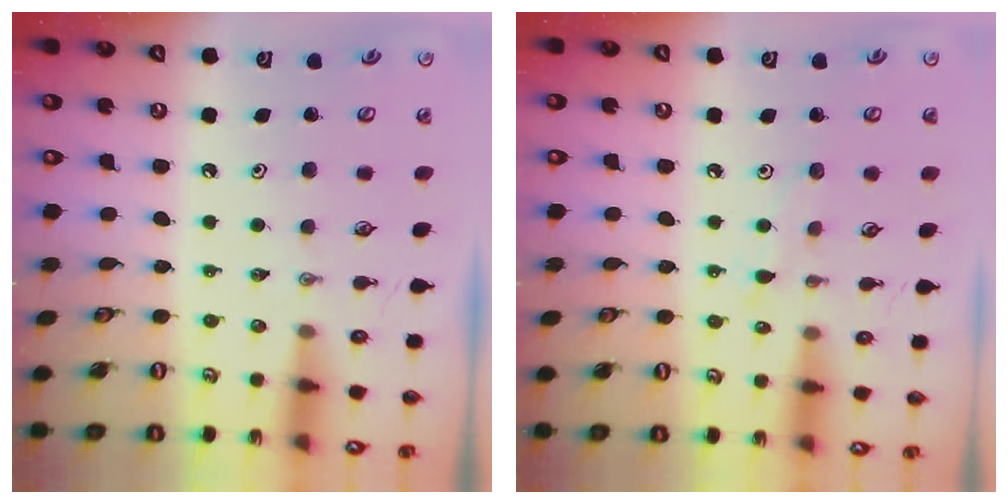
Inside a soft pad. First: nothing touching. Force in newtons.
{"total": 5.8, "press": 5.8, "slide": 0.7}